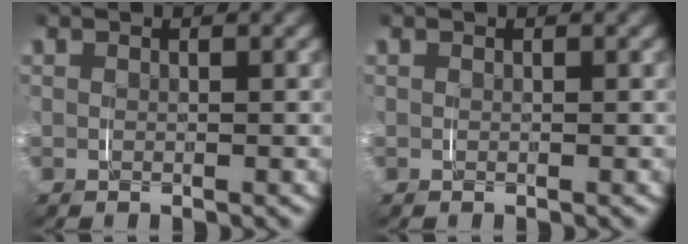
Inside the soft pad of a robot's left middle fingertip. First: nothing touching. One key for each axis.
{"total": 0.0}